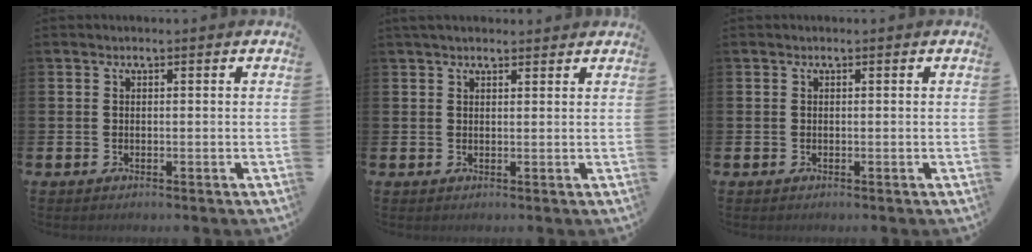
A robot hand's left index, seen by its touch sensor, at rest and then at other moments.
{"total": 2.1, "force": [1.9, 0.7, 0.6], "torque": [-0.005, 0.000, 0.032]}
{"total": 0.0}